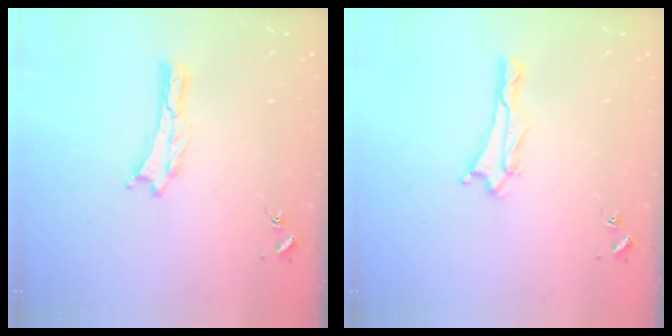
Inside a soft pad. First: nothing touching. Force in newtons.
{"total": 1.7, "press": 1.6, "slide": 0.3}